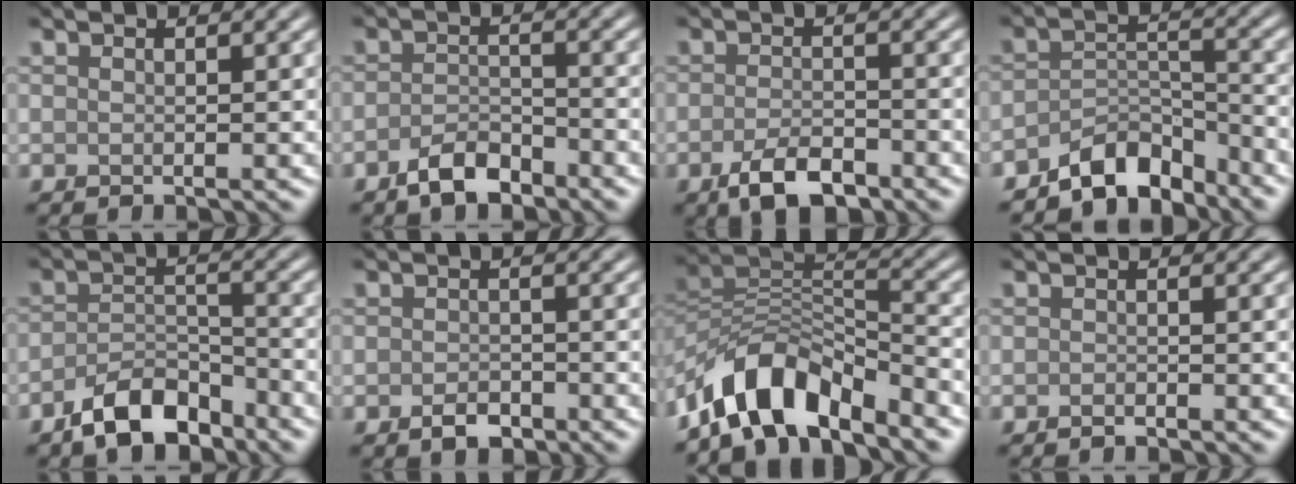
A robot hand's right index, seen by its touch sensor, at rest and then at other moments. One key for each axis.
{"total": 3.4, "fx": -2.4, "fy": 1.4, "fz": 1.9, "tx": -0.032, "ty": 0.006, "tz": -0.048}
{"total": 4.0, "fx": -2.4, "fy": 1.7, "fz": 2.7, "tx": -0.047, "ty": -0.001, "tz": -0.046}
{"total": 5.0, "fx": -4.3, "fy": 2.0, "fz": 1.7, "tx": -0.016, "ty": 0.002, "tz": -0.083}
{"total": 5.5, "fx": -4.0, "fy": 2.4, "fz": 2.9, "tx": -0.047, "ty": -0.003, "tz": -0.074}
{"total": 2.0, "fx": -1.2, "fy": 1.2, "fz": 1.1, "tx": -0.018, "ty": 0.000, "tz": -0.023}
{"total": 8.6, "fx": -6.5, "fy": 3.3, "fz": 4.6, "tx": -0.064, "ty": 0.006, "tz": -0.126}
{"total": 0.6, "fx": -0.5, "fy": 0.1, "fz": 0.3, "tx": -0.004, "ty": 0.000, "tz": -0.008}